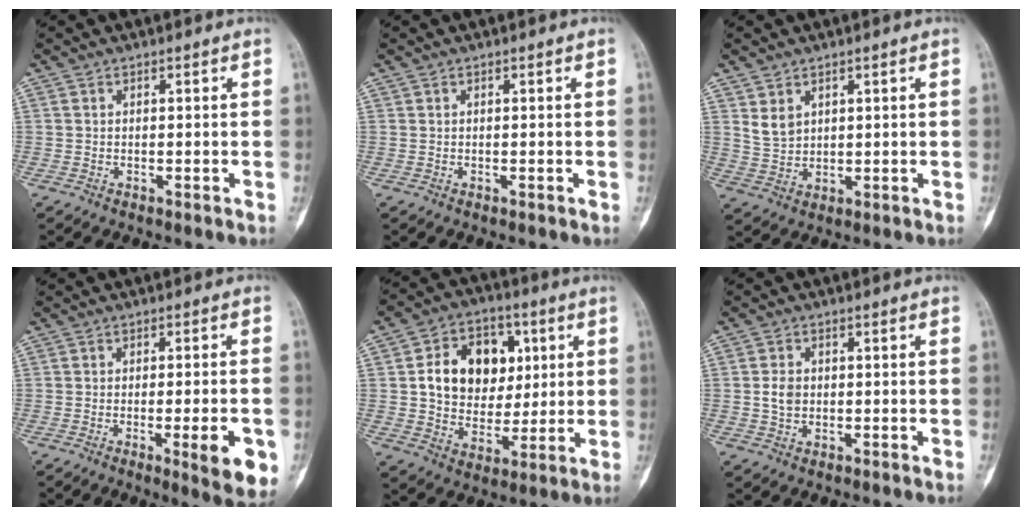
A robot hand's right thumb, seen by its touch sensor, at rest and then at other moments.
{"total": 0.0}
{"total": 4.2, "force": [2.1, 3.0, 2.1], "torque": [-0.030, -0.014, 0.053]}
{"total": 9.1, "force": [-2.9, 1.9, 8.4], "torque": [-0.101, -0.007, -0.034]}
{"total": 15.8, "force": [3.4, 12.2, 9.5], "torque": [-0.110, 0.003, 0.061]}
{"total": 3.2, "force": [0.0, 2.5, 2.0], "torque": [-0.034, 0.004, 0.000]}